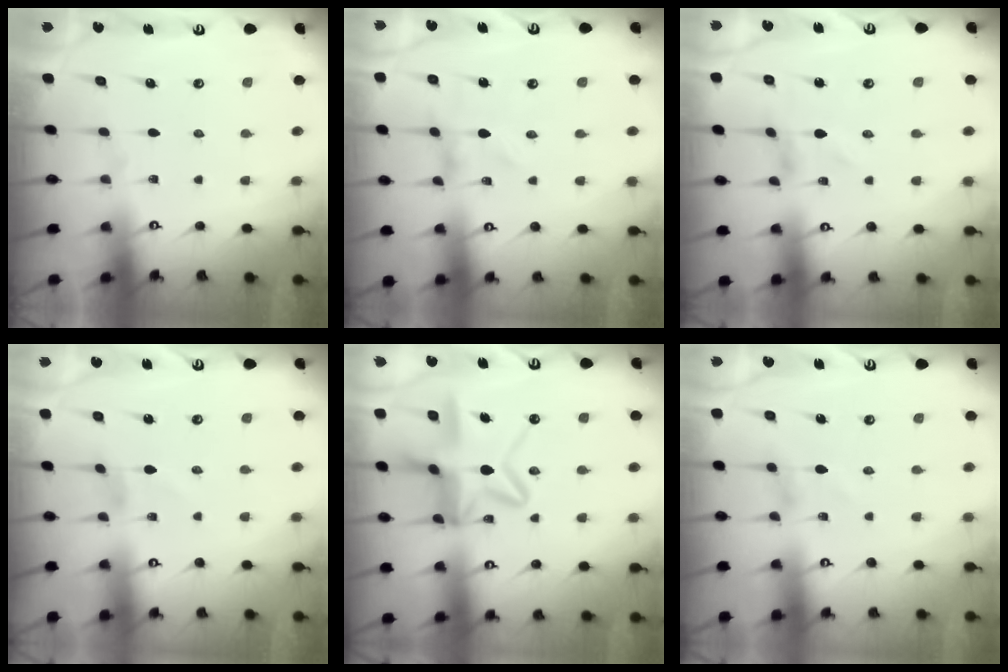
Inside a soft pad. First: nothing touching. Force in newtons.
{"total": 0.0}
{"total": 1.1, "press": 1.1, "slide": 0.2}
{"total": 0.6, "press": 0.6, "slide": 0.2}
{"total": 13.0, "press": 13.0, "slide": 1.1}
{"total": 0.0}